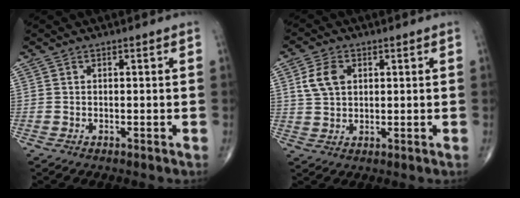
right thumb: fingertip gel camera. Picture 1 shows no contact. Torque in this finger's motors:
{"motor_torque": [-0.72, 0.82, -0.06, -0.15, 0.06]}